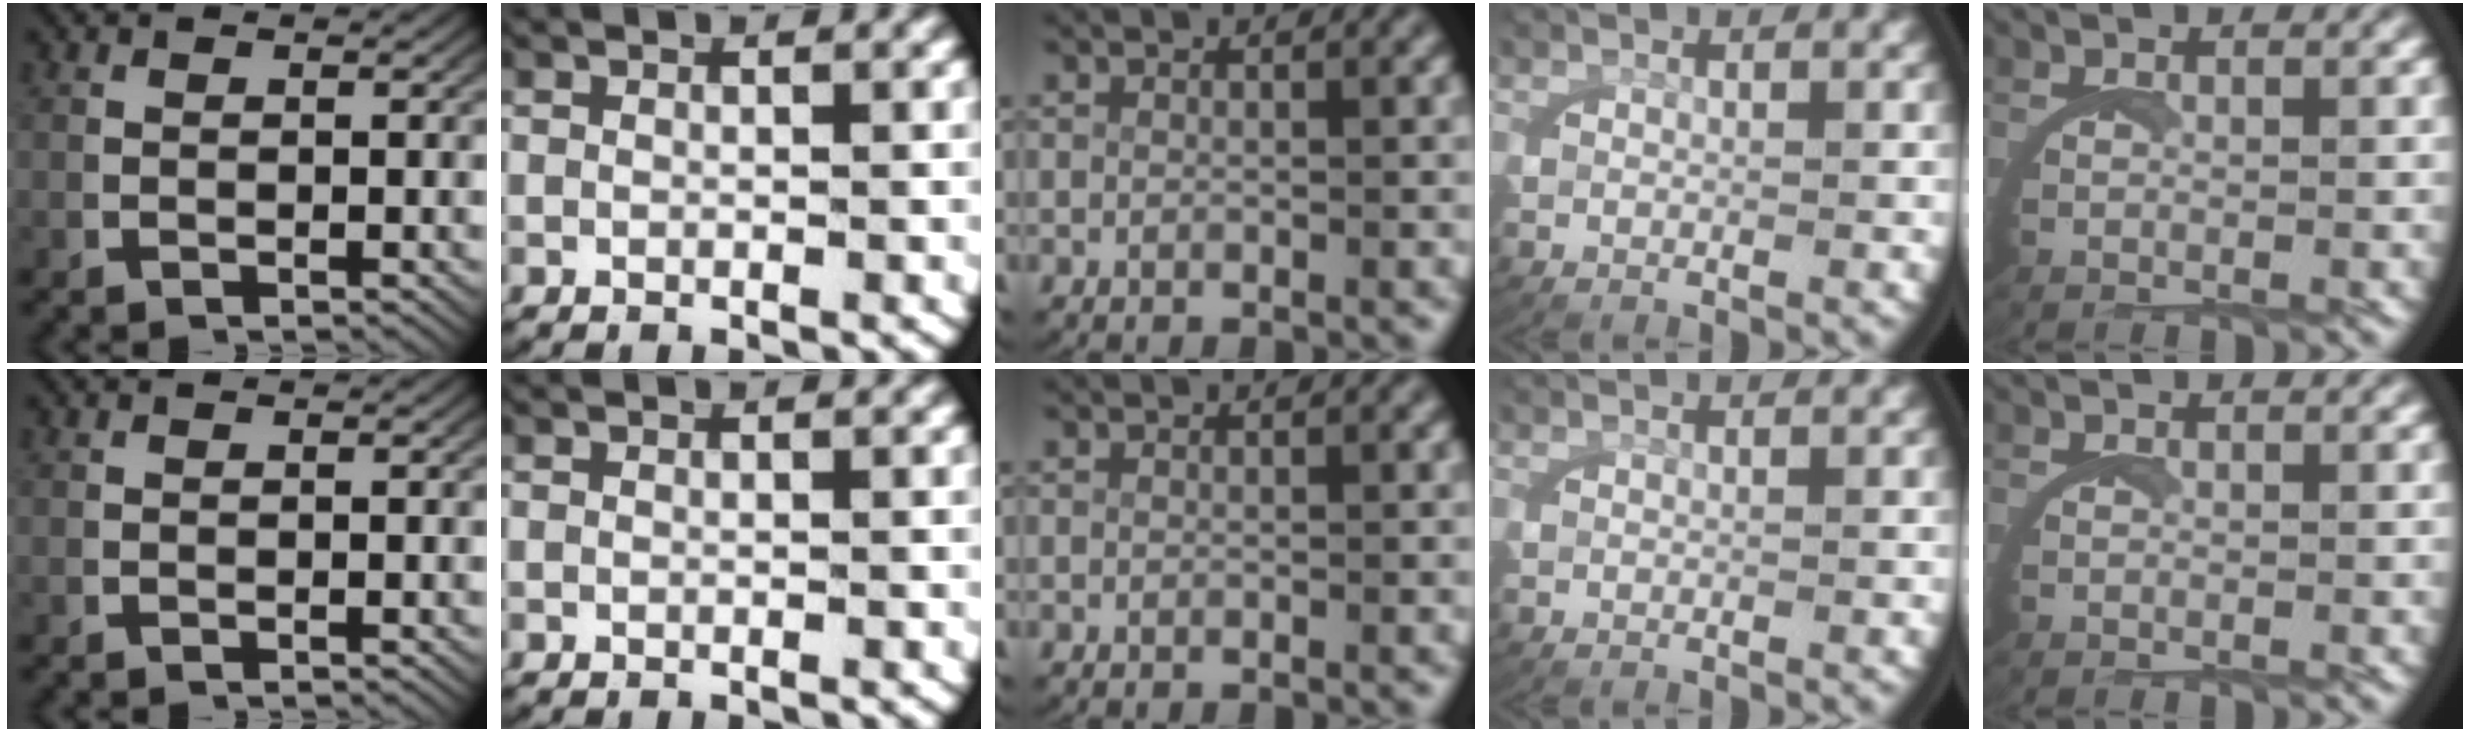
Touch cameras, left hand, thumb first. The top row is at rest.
{}